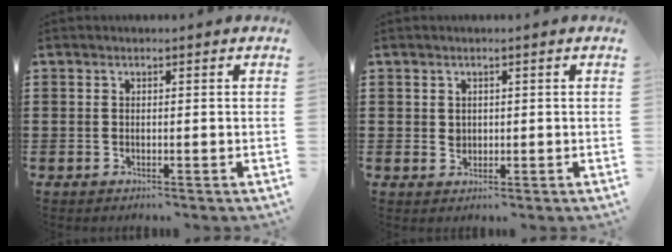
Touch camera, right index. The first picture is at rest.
{"total": 1.4, "force": [0.6, 1.2, 0.3], "torque": [-0.011, 0.005, 0.012]}